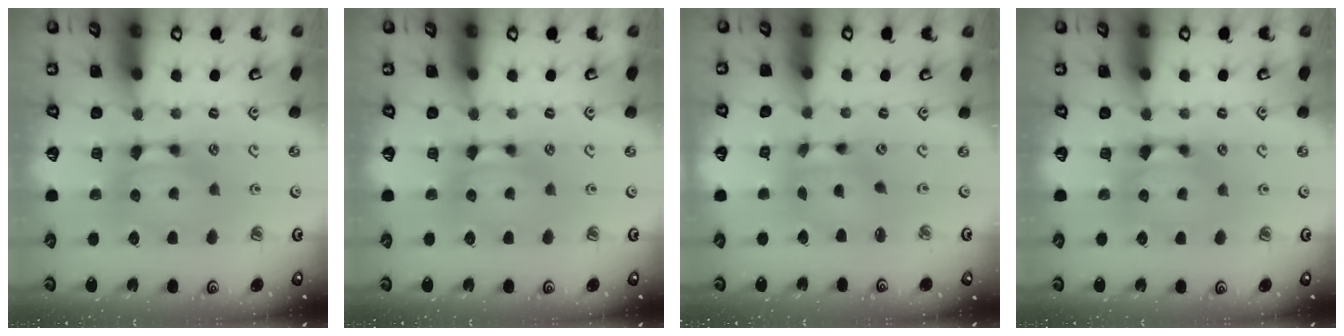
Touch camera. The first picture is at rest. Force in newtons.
{"total": 0.0}
{"total": 4.9, "press": 4.4, "slide": 2.0}
{"total": 0.9, "press": 0.6, "slide": 0.7}